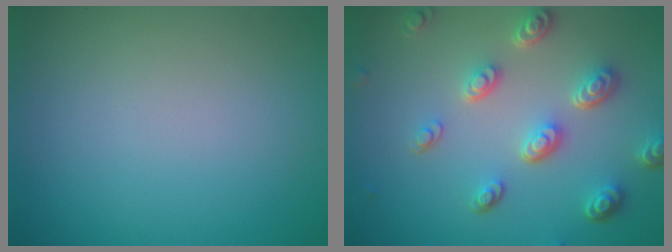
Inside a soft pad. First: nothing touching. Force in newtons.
{"total": 5.0, "press": 3.7, "slide": 3.3}